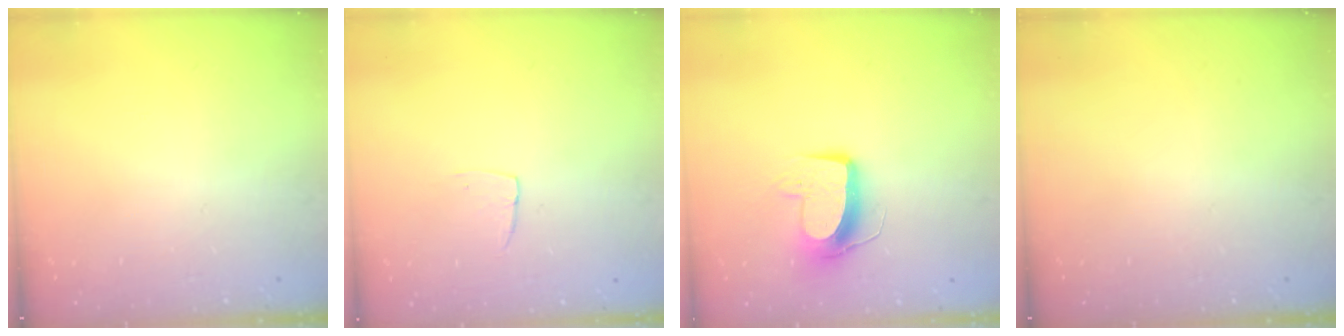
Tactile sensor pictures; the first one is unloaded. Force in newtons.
{"total": 3.7, "press": 3.7, "slide": 0.2}
{"total": 12.1, "press": 12.1, "slide": 1.0}
{"total": 0.0}